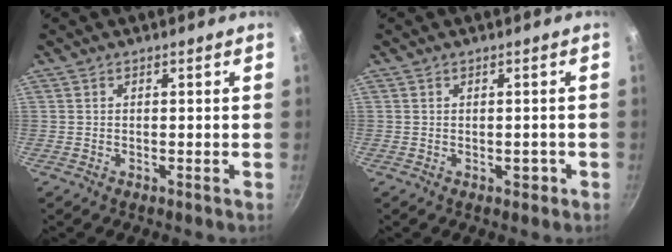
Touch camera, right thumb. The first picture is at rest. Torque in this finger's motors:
{"motor_torque": [2.63, 2.38, 1.06, -0.86, 0.40]}